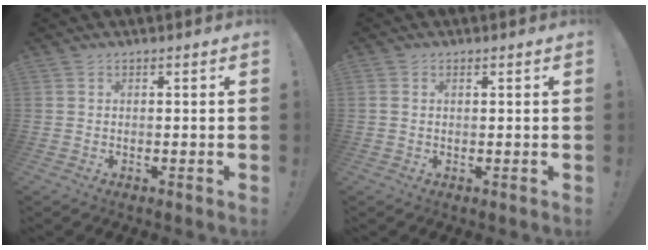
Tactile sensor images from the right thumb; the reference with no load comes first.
{"total": 0.8, "force": [0.6, 0.4, 0.4], "torque": [-0.014, 0.003, 0.013]}